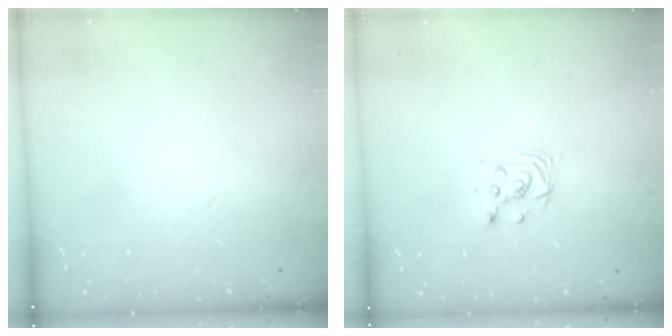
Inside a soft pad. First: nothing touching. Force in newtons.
{"total": 3.4, "press": 3.4, "slide": 0.3}